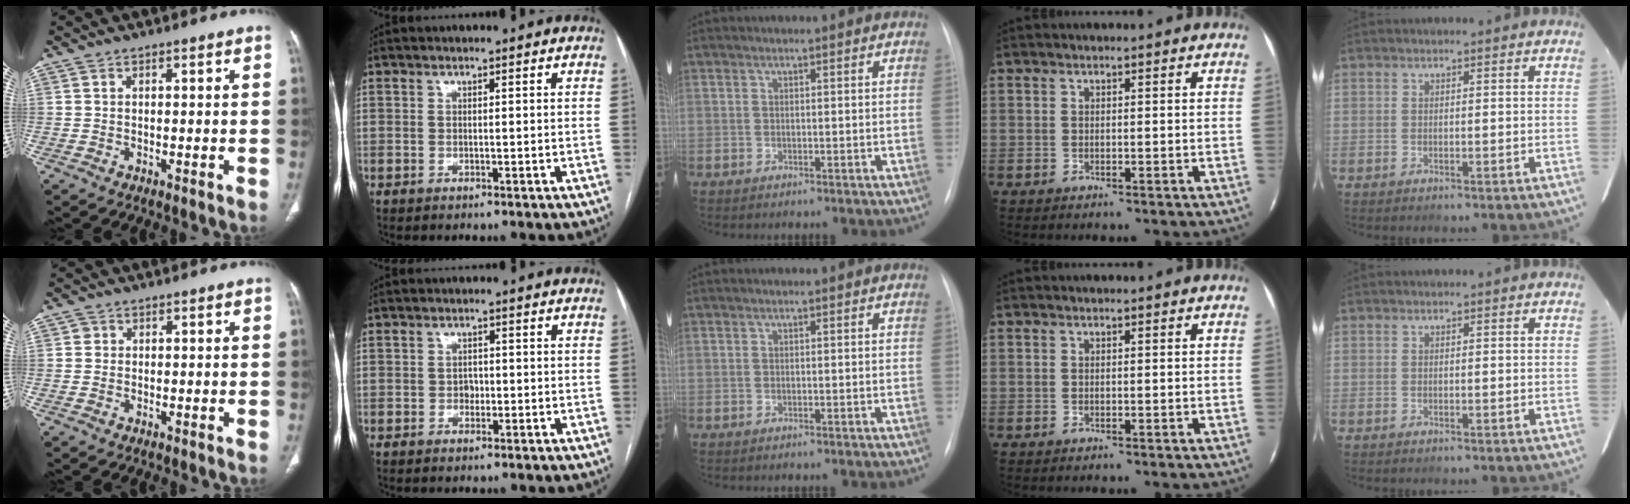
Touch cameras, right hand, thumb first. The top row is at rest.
{"thumb": {"total": 1.0, "force": [0.2, 0.9, 0.1], "torque": [0.006, 0.003, 0.002]}, "index": {"total": 1.3, "force": [-0.3, 1.0, 0.7], "torque": [-0.009, 0.004, -0.004]}}